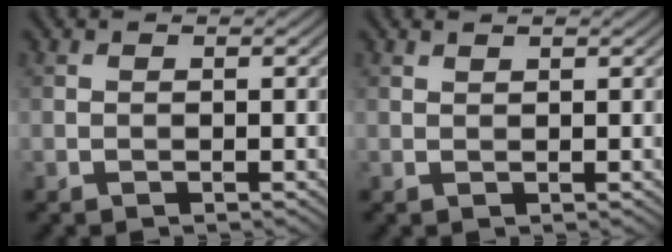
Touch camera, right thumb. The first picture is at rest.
{"total": 0.6, "force": [0.6, -0.1, 0.2], "torque": [-0.005, 0.003, 0.012]}